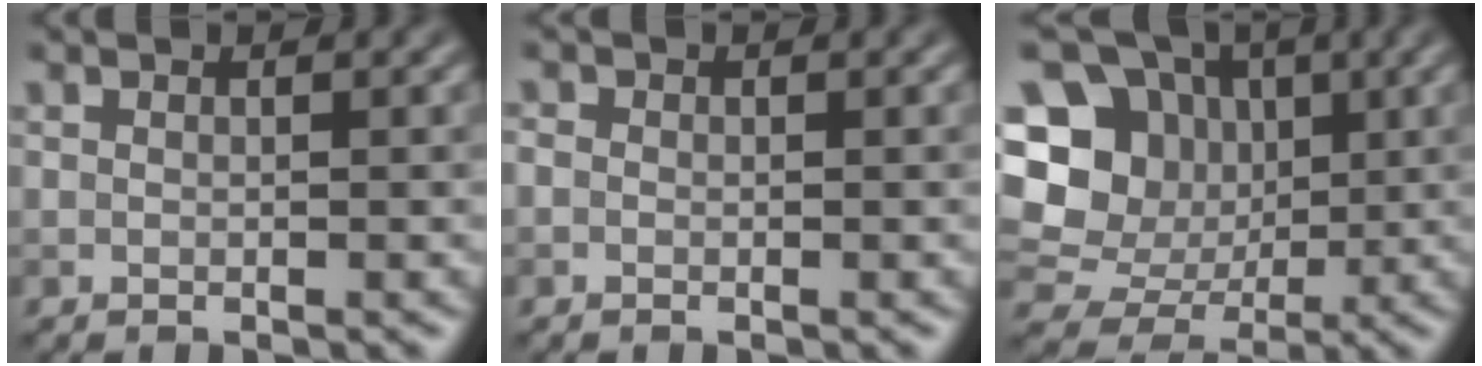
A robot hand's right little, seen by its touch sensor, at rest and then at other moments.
{"total": 0.6, "force": [-0.2, 0.5, 0.2], "torque": [-0.002, -0.004, -0.006]}
{"total": 13.4, "force": [1.9, 12.1, 5.5], "torque": [-0.150, 0.033, 0.022]}